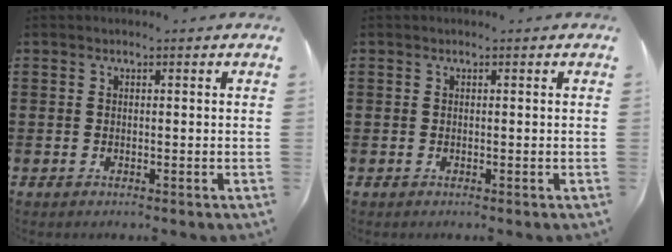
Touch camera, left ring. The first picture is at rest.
{"total": 0.0}